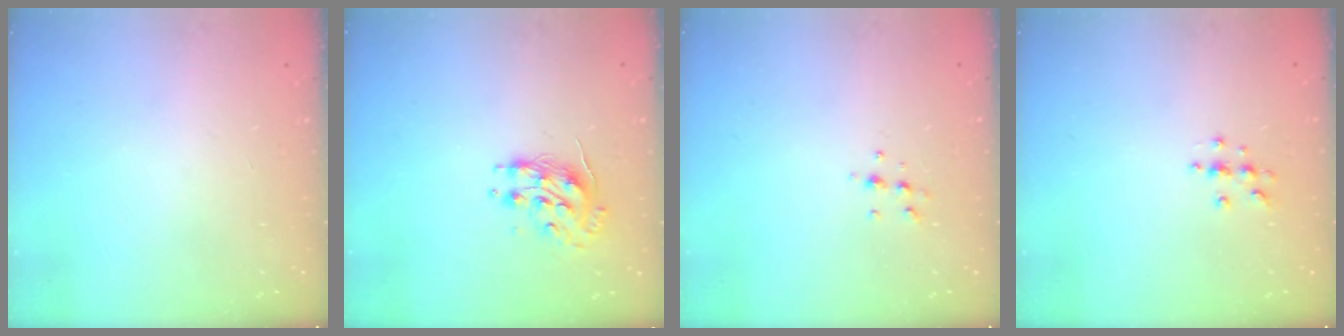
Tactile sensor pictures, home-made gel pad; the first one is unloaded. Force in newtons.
{"total": 8.5, "press": 8.4, "slide": 0.5}
{"total": 5.8, "press": 5.7, "slide": 1.2}
{"total": 6.3, "press": 6.3, "slide": 0.8}